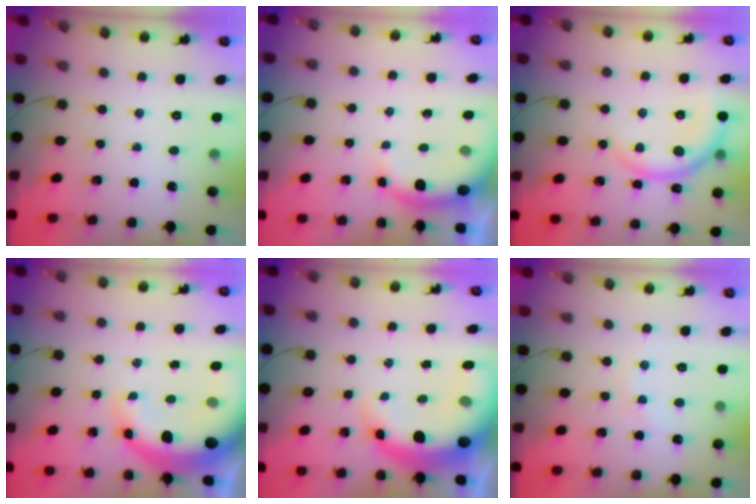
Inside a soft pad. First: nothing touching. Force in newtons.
{"total": 4.2, "press": 4.1, "slide": 0.7}
{"total": 8.6, "press": 8.5, "slide": 0.5}
{"total": 9.7, "press": 9.4, "slide": 2.6}
{"total": 11.9, "press": 11.4, "slide": 3.2}
{"total": 3.6, "press": 3.5, "slide": 1.0}